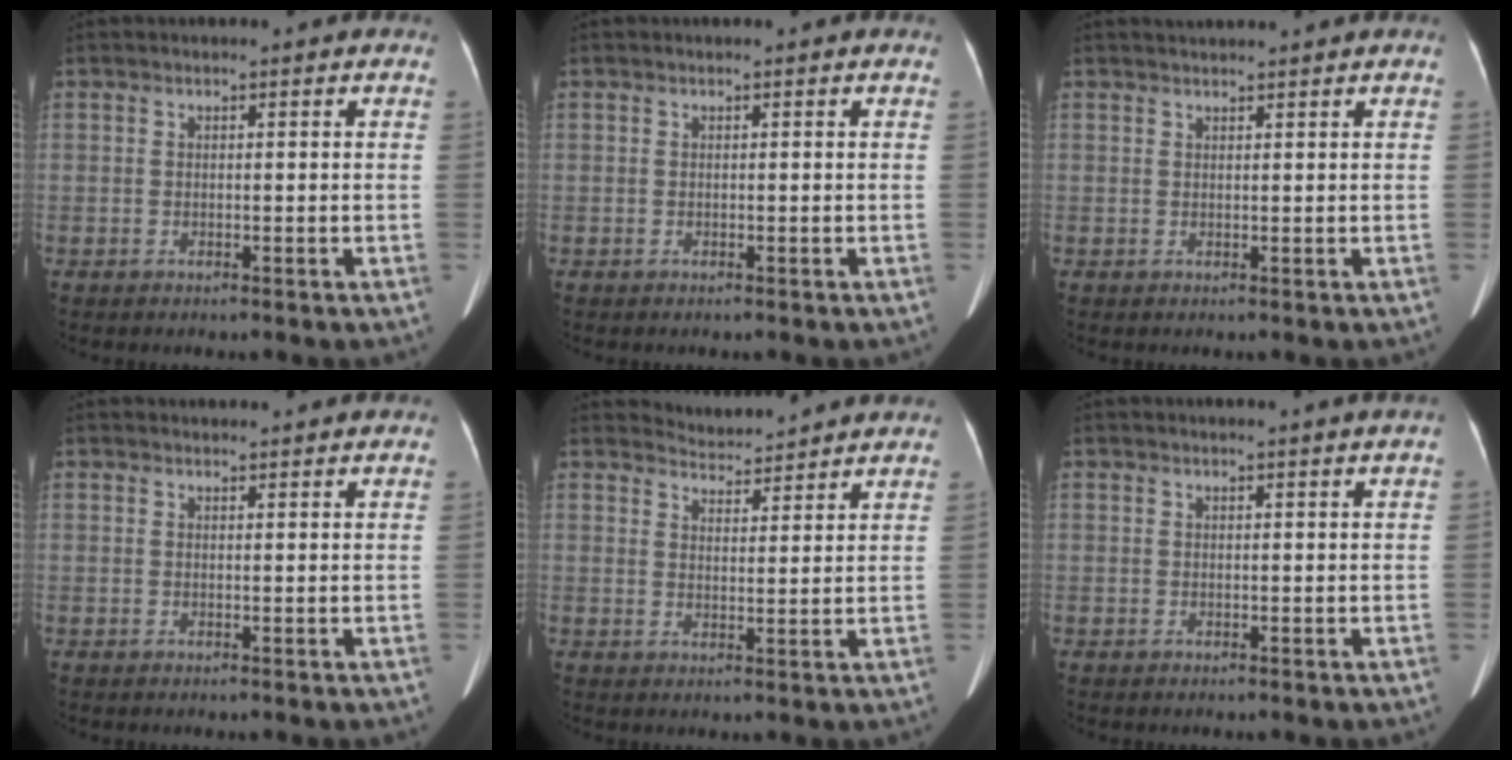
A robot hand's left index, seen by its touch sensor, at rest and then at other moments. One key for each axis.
{"total": 0.0}
{"total": 2.6, "fx": 2.5, "fy": -0.5, "fz": 0.6, "tx": -0.007, "ty": 0.021, "tz": 0.044}
{"total": 3.5, "fx": 3.5, "fy": 0.4, "fz": 0.5, "tx": -0.013, "ty": 0.018, "tz": 0.040}
{"total": 5.3, "fx": 5.3, "fy": 0.0, "fz": -0.5, "tx": -0.007, "ty": 0.009, "tz": 0.077}
{"total": 1.6, "fx": 1.5, "fy": -0.4, "fz": 0.5, "tx": -0.012, "ty": -0.001, "tz": 0.020}